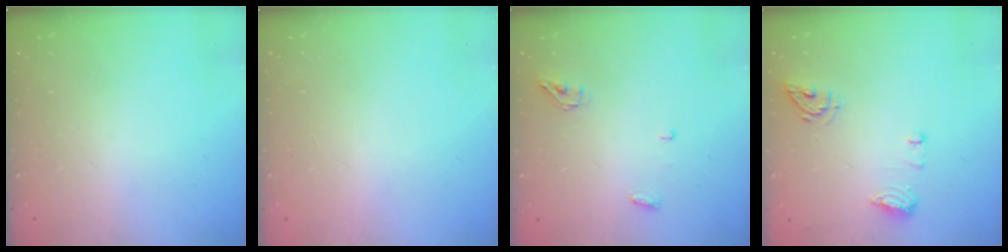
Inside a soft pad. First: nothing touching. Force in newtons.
{"total": 1.1, "press": 0.8, "slide": 0.7}
{"total": 4.3, "press": 4.0, "slide": 1.4}
{"total": 9.2, "press": 9.0, "slide": 2.1}